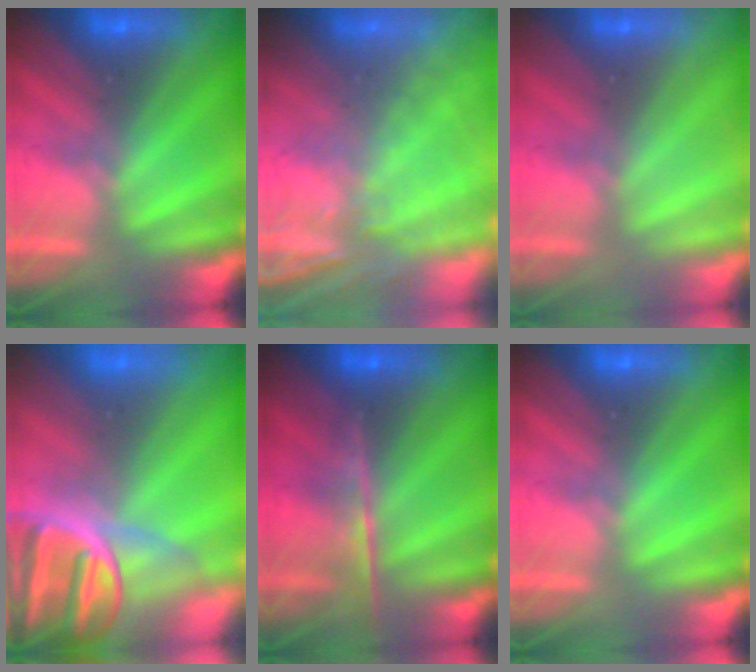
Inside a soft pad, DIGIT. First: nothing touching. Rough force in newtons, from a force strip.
{"total": 6.1}
{"total": 2.9}
{"total": 8.7}
{"total": 8.4}
{"total": 0.0}